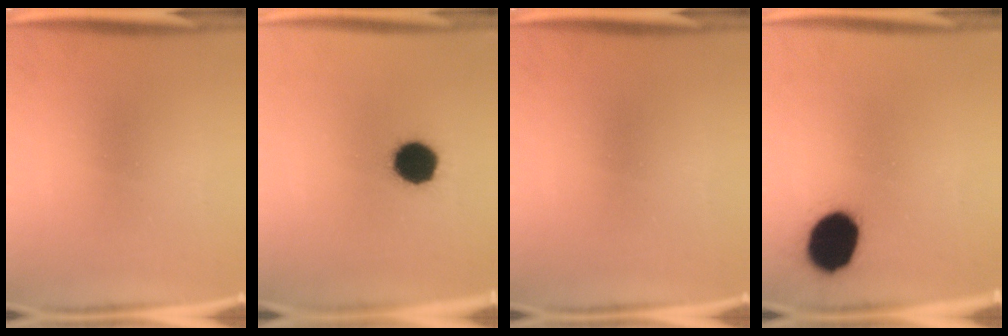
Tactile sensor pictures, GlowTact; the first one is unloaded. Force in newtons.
{"total": 12.5}
{"total": 0.0}
{"total": 14.4}